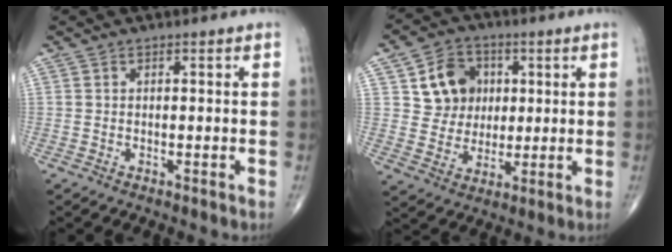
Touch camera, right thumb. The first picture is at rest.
{"total": 10.4, "force": [2.9, 8.9, 4.6], "torque": [-0.029, -0.006, 0.052]}